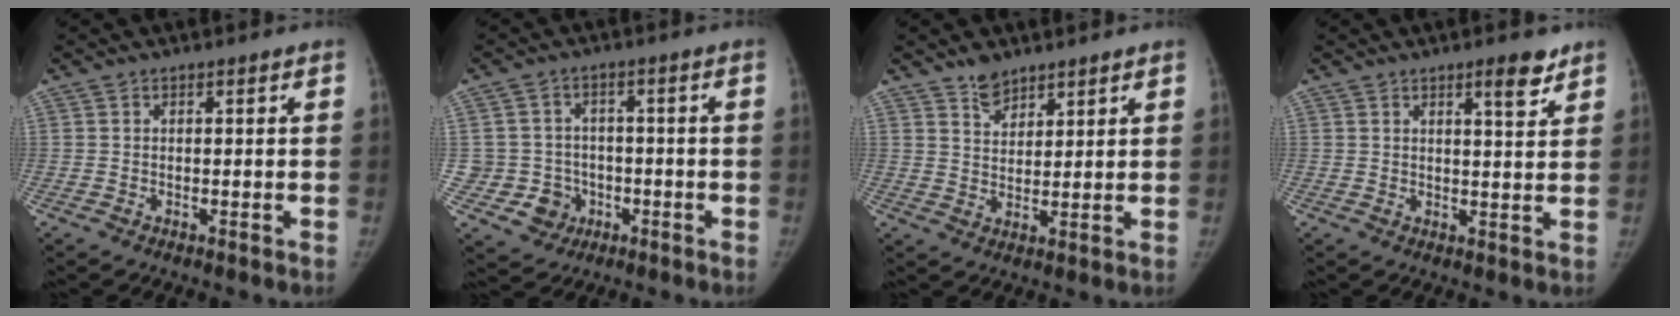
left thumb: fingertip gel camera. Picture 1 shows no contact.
{"total": 7.1, "force": [-1.9, 6.8, 0.6], "torque": [0.019, 0.020, -0.025]}
{"total": 4.3, "force": [3.5, 2.2, 1.3], "torque": [0.001, -0.027, 0.066]}
{"total": 4.8, "force": [3.2, 1.1, 3.4], "torque": [-0.040, -0.023, 0.046]}